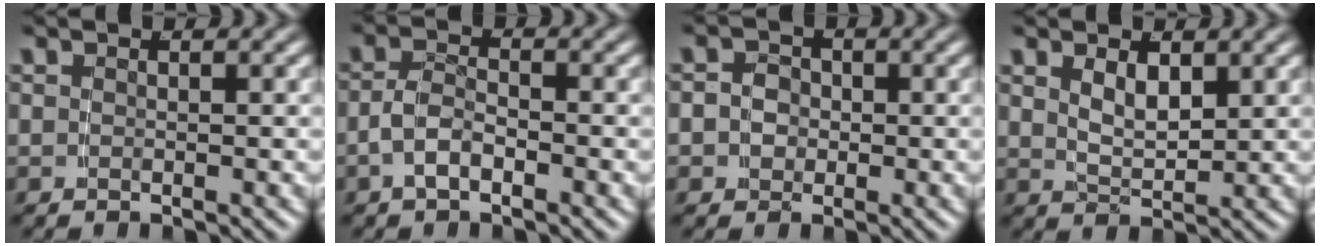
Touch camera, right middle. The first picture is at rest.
{"total": 2.7, "force": [-1.5, 1.4, 1.8], "torque": [-0.041, -0.008, -0.023]}
{"total": 4.2, "force": [-0.5, 3.9, 1.5], "torque": [-0.042, -0.018, -0.008]}
{"total": 2.6, "force": [1.1, 0.9, 2.1], "torque": [-0.035, -0.012, 0.029]}